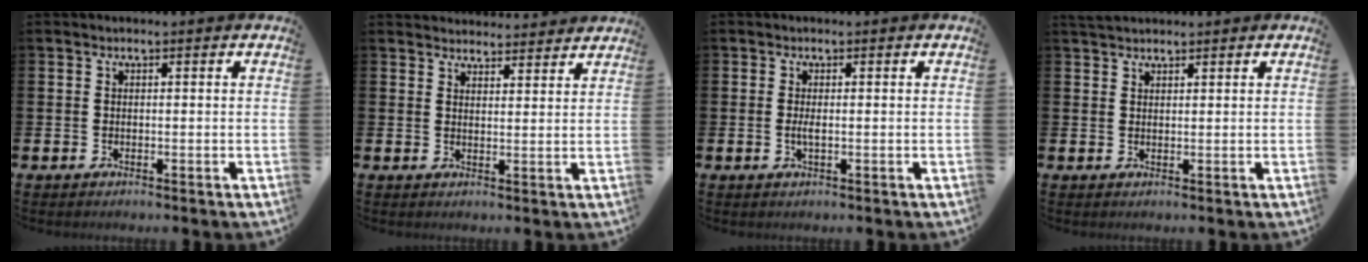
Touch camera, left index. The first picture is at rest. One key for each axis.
{"total": 3.5, "fx": 3.5, "fy": 0.5, "fz": -0.2, "tx": -0.003, "ty": -0.017, "tz": 0.064}
{"total": 1.3, "fx": -0.1, "fy": 0.3, "fz": 1.2, "tx": -0.024, "ty": 0.001, "tz": -0.002}
{"total": 2.1, "fx": 2.0, "fy": 0.6, "fz": 0.3, "tx": 0.000, "ty": -0.003, "tz": 0.036}